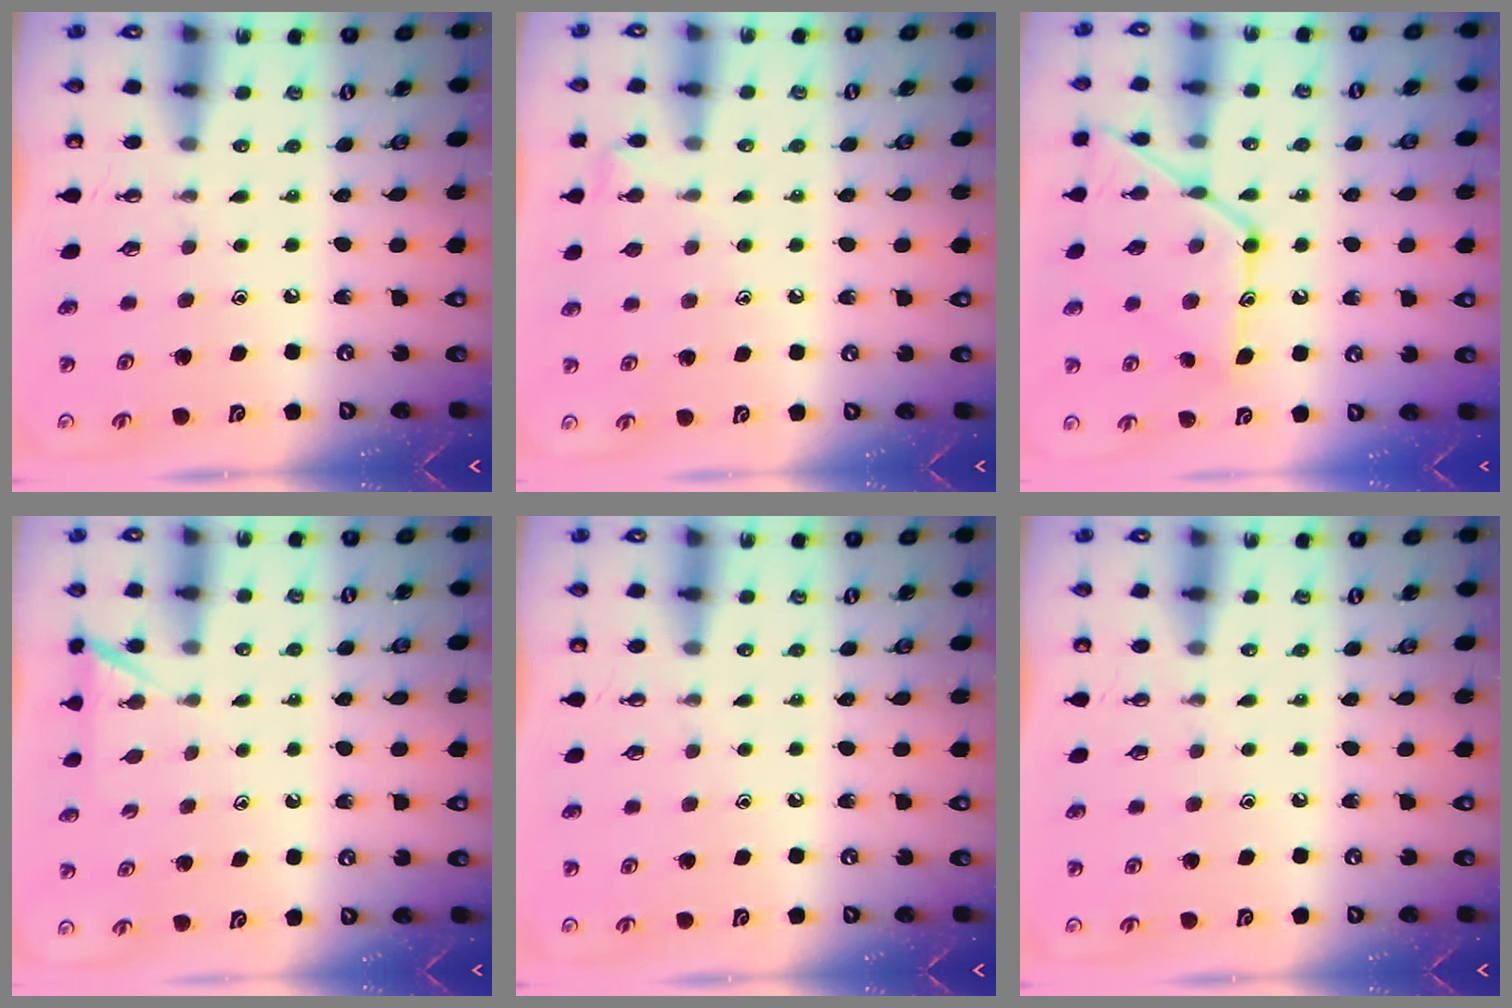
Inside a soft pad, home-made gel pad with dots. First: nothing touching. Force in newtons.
{"total": 5.5, "press": 5.4, "slide": 0.6}
{"total": 17.1, "press": 17.1, "slide": 1.3}
{"total": 3.6, "press": 3.6, "slide": 0.3}
{"total": 0.0}
{"total": 0.0}